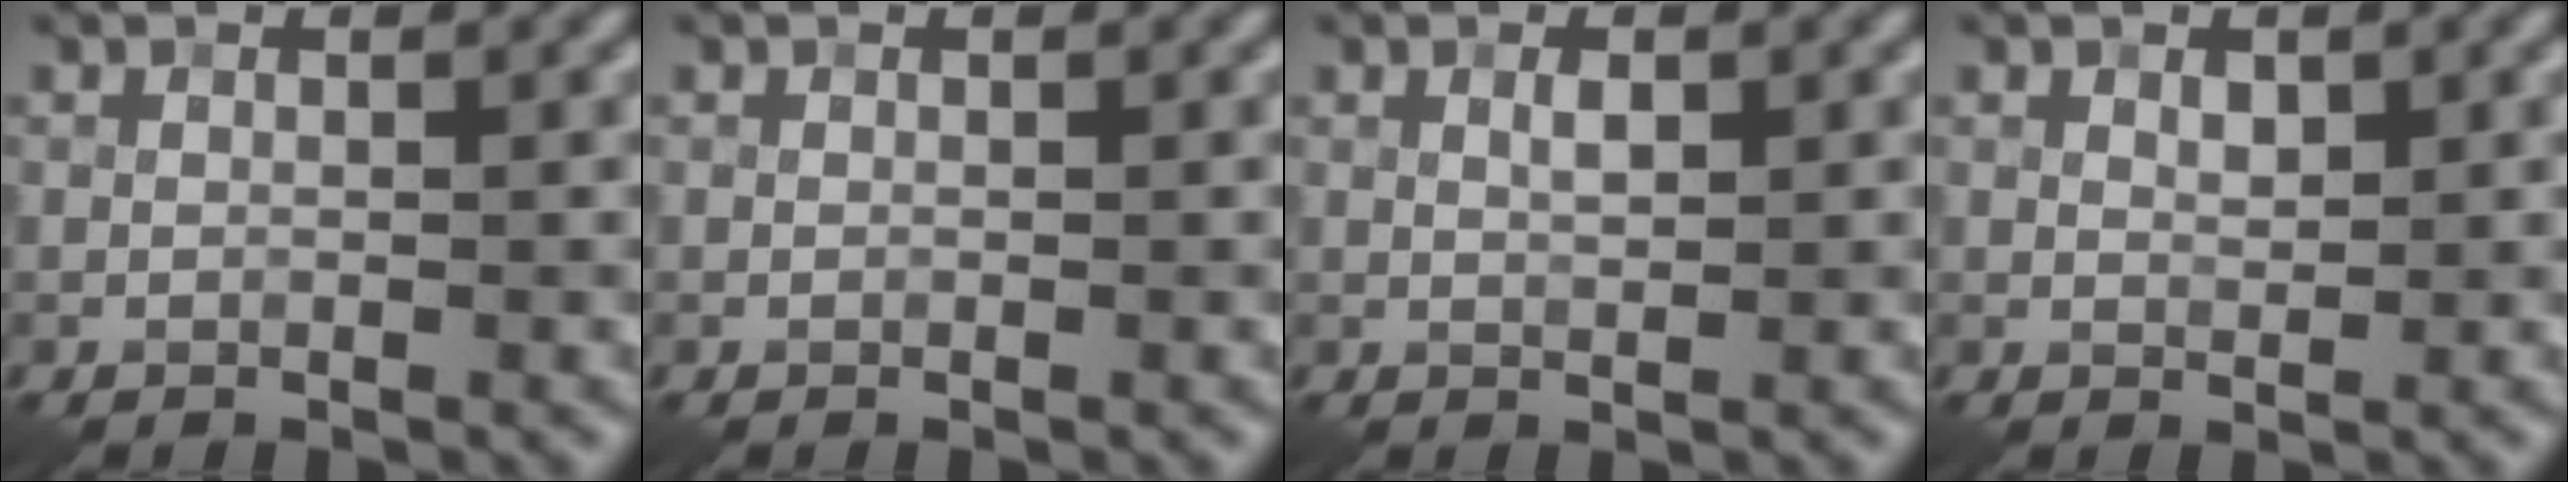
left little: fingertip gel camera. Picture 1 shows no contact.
{"total": 0.0}
{"total": 1.1, "force": [0.4, 0.4, 1.0], "torque": [-0.020, 0.000, 0.008]}
{"total": 1.1, "force": [0.6, 0.6, 0.7], "torque": [-0.012, -0.001, 0.010]}